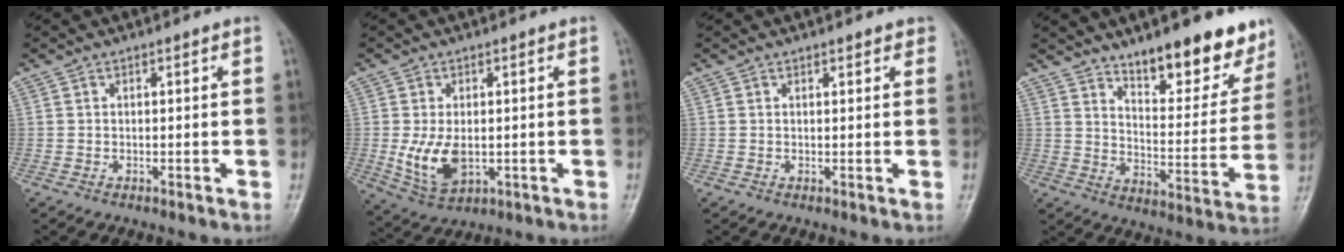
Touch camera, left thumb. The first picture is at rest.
{"total": 7.8, "force": [-0.9, 4.8, 6.2], "torque": [-0.112, -0.011, -0.003]}
{"total": 1.5, "force": [1.1, 0.8, 0.7], "torque": [0.004, -0.003, 0.008]}
{"total": 17.2, "force": [12.5, 5.8, 10.4], "torque": [-0.086, -0.088, 0.184]}